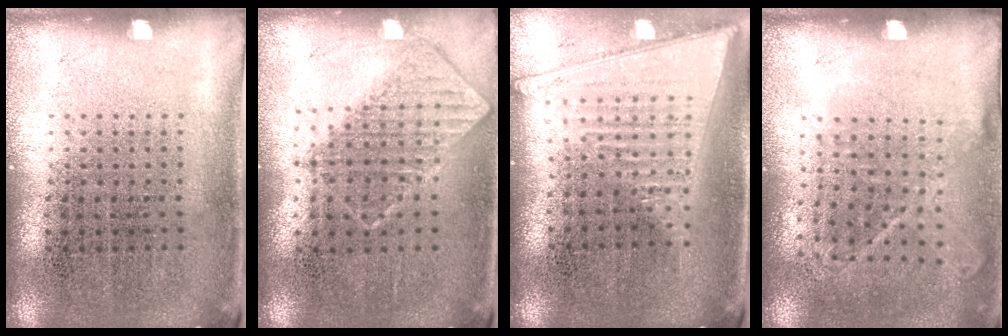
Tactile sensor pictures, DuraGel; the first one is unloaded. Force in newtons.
{"total": 0.7, "press": 0.7, "slide": 0.1}
{"total": 1.8, "press": 1.6, "slide": 0.7}
{"total": 1.2, "press": 1.0, "slide": 0.6}